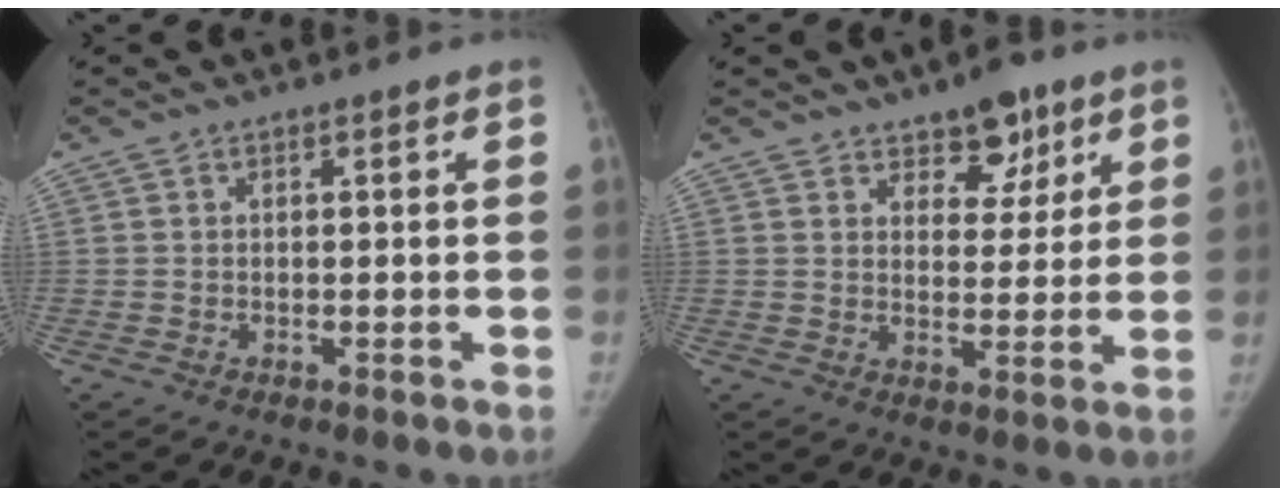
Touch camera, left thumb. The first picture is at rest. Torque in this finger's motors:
{"motor_torque": [-0.13, 0.12, 0.00, 0.01, -0.02]}